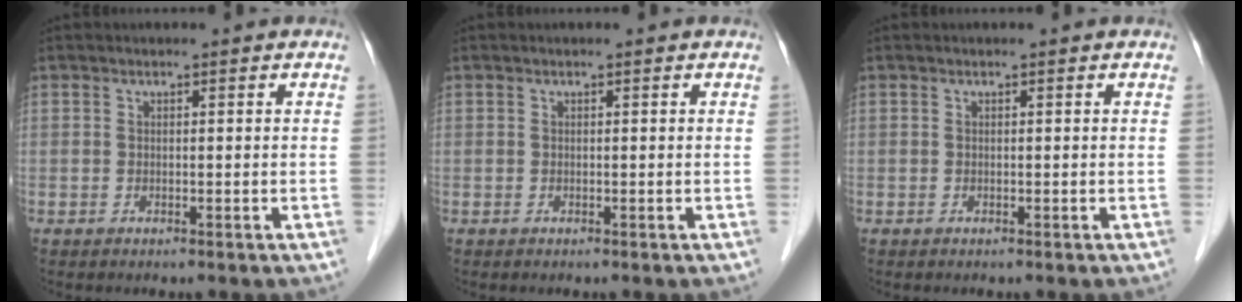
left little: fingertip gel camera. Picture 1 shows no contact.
{"total": 0.0}
{"total": 0.0}